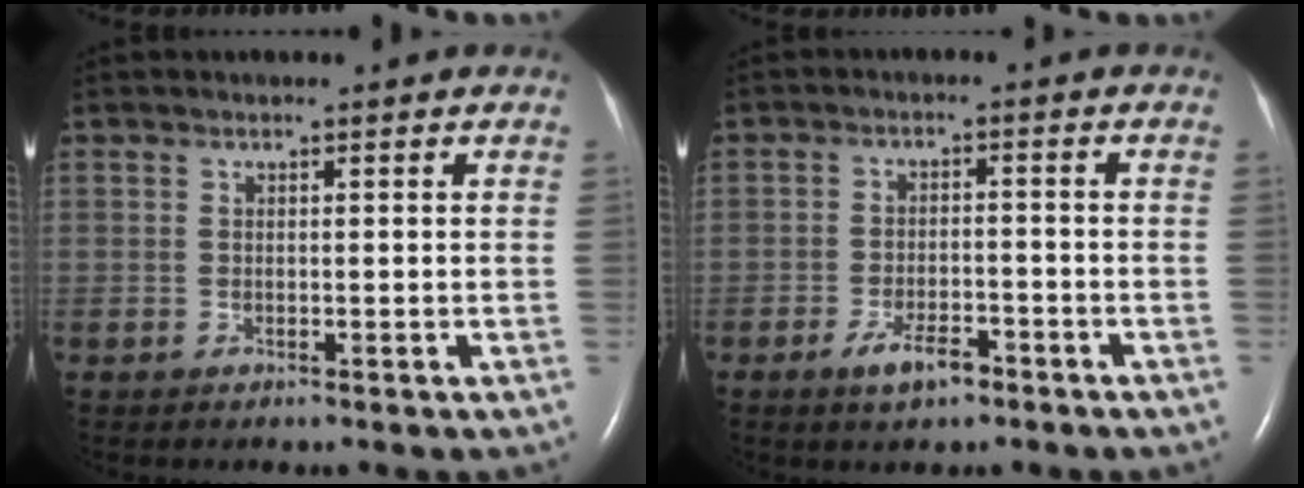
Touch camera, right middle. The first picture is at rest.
{"total": 4.5, "force": [-2.9, 1.7, 3.0], "torque": [-0.058, 0.000, -0.048]}